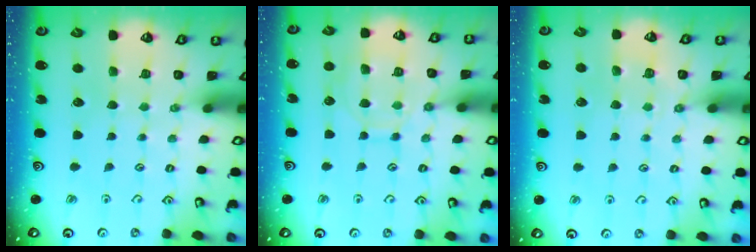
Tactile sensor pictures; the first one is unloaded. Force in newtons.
{"total": 11.3, "press": 11.2, "slide": 1.1}
{"total": 3.8, "press": 3.6, "slide": 0.9}